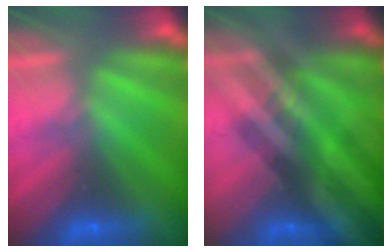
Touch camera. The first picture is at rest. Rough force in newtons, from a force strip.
{"total": 8.5}